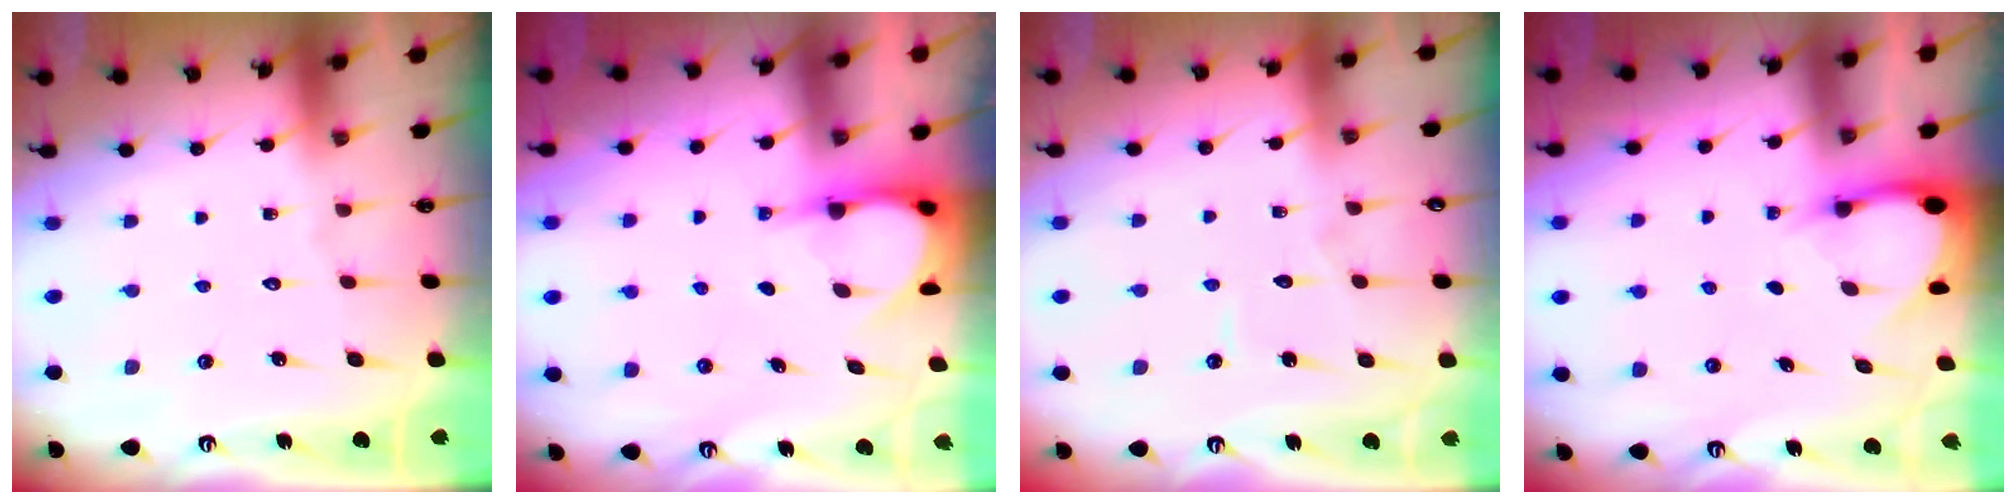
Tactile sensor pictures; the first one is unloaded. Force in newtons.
{"total": 4.0, "press": 4.0, "slide": 0.3}
{"total": 2.9, "press": 2.9, "slide": 0.2}
{"total": 3.6, "press": 3.6, "slide": 0.2}